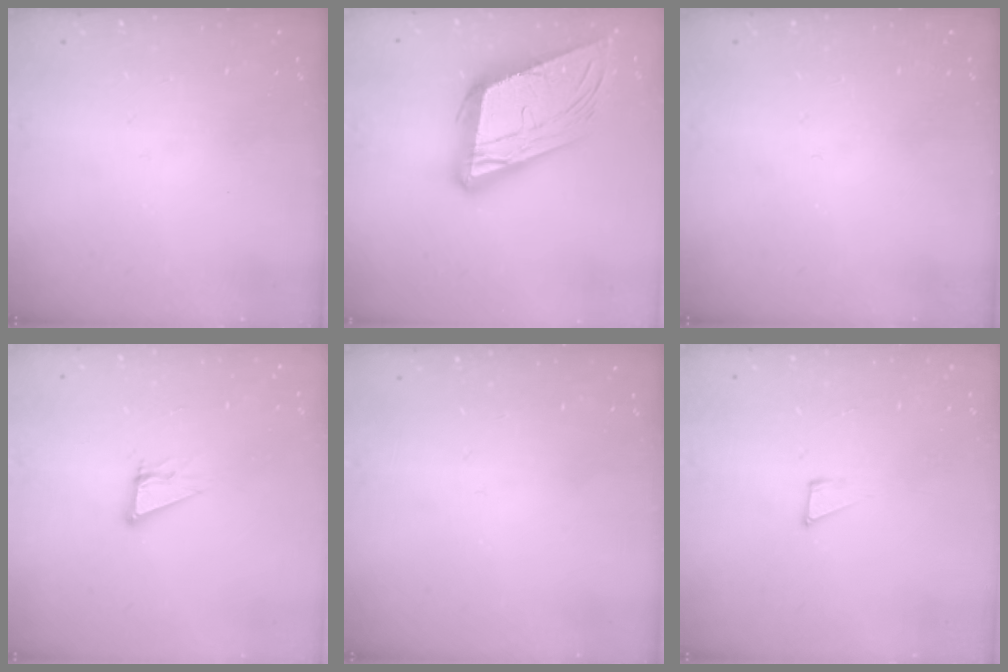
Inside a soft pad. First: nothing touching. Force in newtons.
{"total": 22.5, "press": 22.0, "slide": 4.5}
{"total": 0.0}
{"total": 5.6, "press": 5.6, "slide": 0.3}
{"total": 0.0}
{"total": 4.6, "press": 4.5, "slide": 0.3}